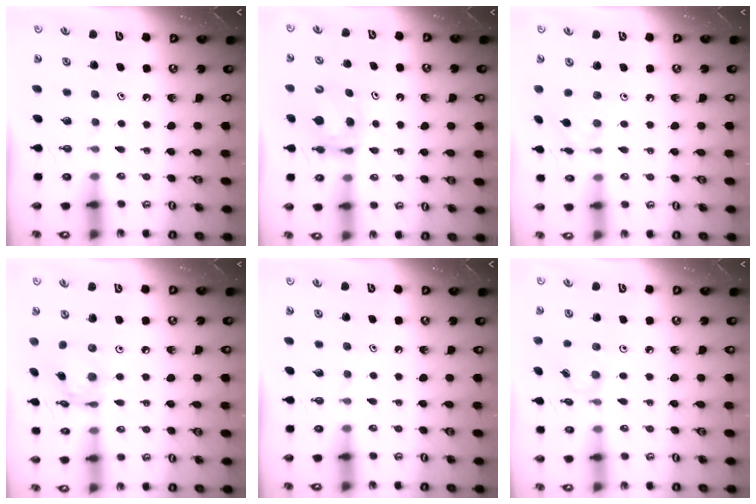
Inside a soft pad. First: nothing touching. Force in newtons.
{"total": 6.4, "press": 6.4, "slide": 0.2}
{"total": 3.8, "press": 3.8, "slide": 0.1}
{"total": 11.6, "press": 11.6, "slide": 1.0}
{"total": 0.0}
{"total": 2.7, "press": 2.7, "slide": 0.5}